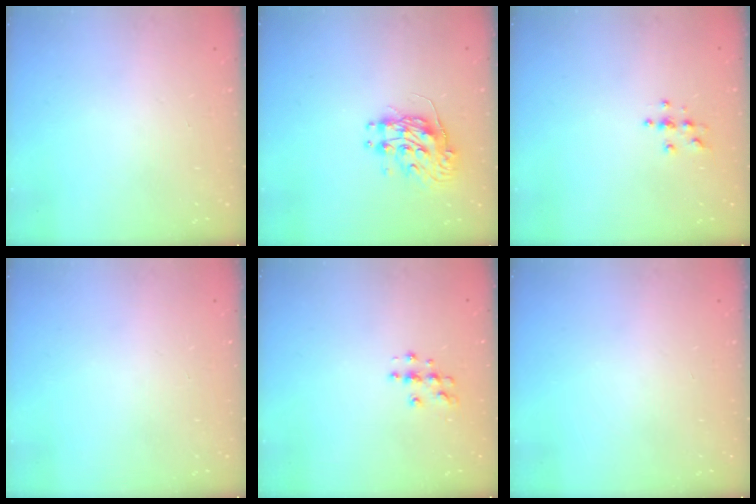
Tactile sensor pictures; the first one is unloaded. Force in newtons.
{"total": 9.6, "press": 9.6, "slide": 0.4}
{"total": 3.8, "press": 3.8, "slide": 0.4}
{"total": 0.0}
{"total": 4.5, "press": 4.4, "slide": 0.4}
{"total": 0.0}